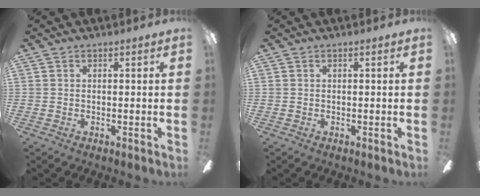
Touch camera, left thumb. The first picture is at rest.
{"total": 0.0}